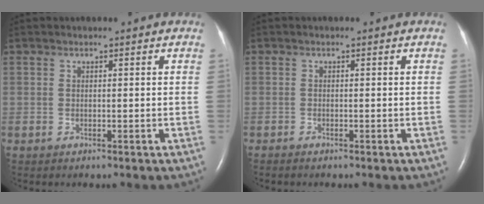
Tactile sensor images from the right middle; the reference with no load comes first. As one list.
[{"total": 0.6, "force": [-0.5, 0.1, 0.3], "torque": [-0.010, -0.002, -0.008]}]